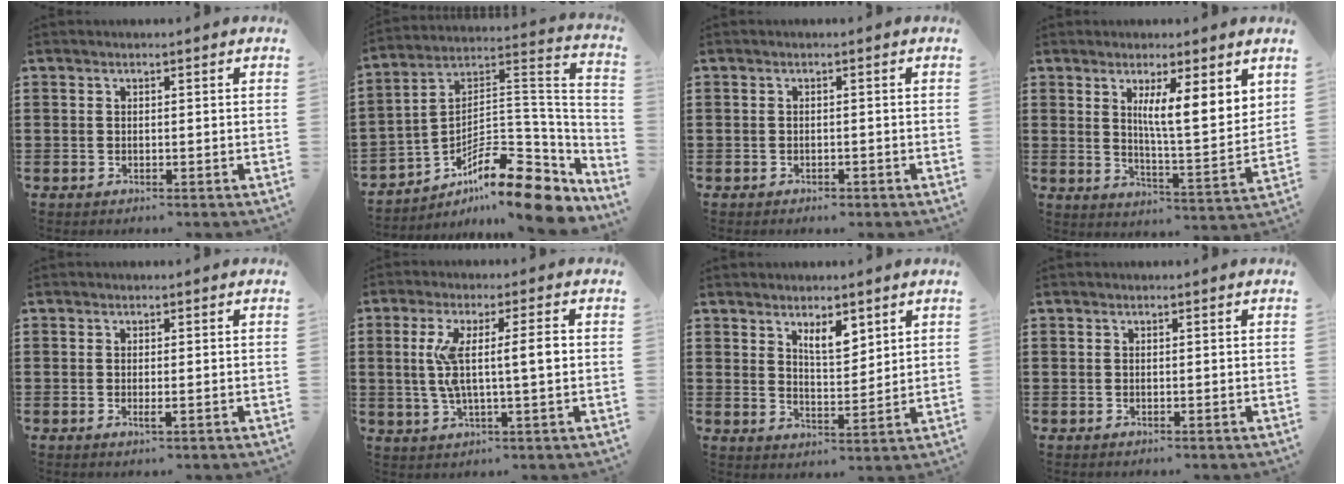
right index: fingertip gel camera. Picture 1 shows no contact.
{"total": 13.6, "force": [-8.8, 4.5, 9.3], "torque": [-0.120, 0.012, -0.160]}
{"total": 0.7, "force": [-0.6, 0.2, 0.2], "torque": [-0.006, 0.000, -0.013]}
{"total": 6.3, "force": [3.5, 1.0, 5.2], "torque": [-0.094, -0.020, 0.054]}
{"total": 1.1, "force": [-0.2, 0.0, 1.1], "torque": [-0.020, -0.004, -0.004]}
{"total": 7.8, "force": [0.8, 1.2, 7.6], "torque": [-0.148, -0.005, 0.008]}
{"total": 4.8, "force": [3.4, 1.8, 2.9], "torque": [-0.056, -0.005, 0.059]}
{"total": 0.0}